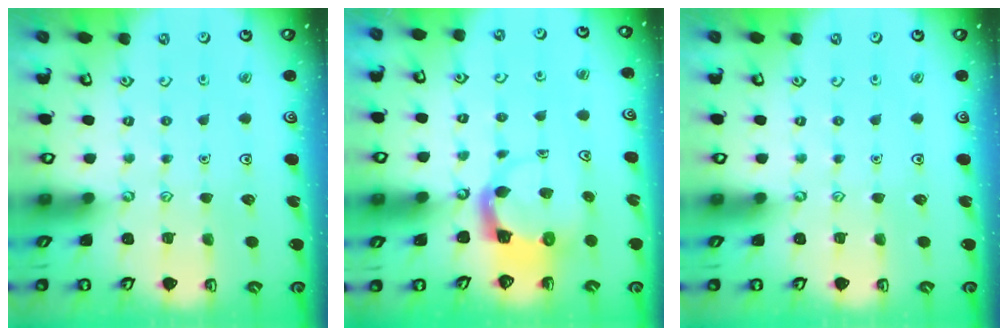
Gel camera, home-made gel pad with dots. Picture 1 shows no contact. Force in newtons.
{"total": 3.7, "press": 3.6, "slide": 0.7}
{"total": 0.0}